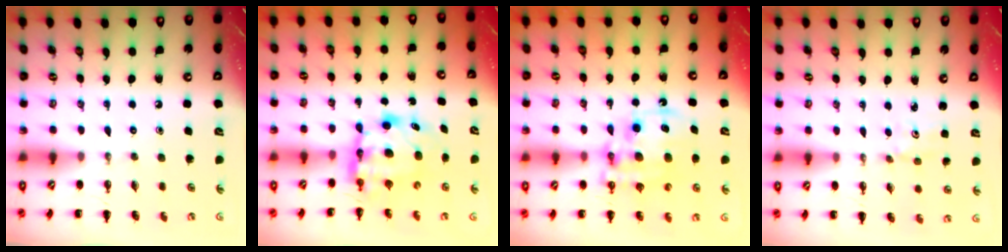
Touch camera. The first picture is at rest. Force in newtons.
{"total": 5.6, "press": 5.5, "slide": 1.1}
{"total": 13.1, "press": 12.8, "slide": 2.8}
{"total": 0.9, "press": 0.9, "slide": 0.3}